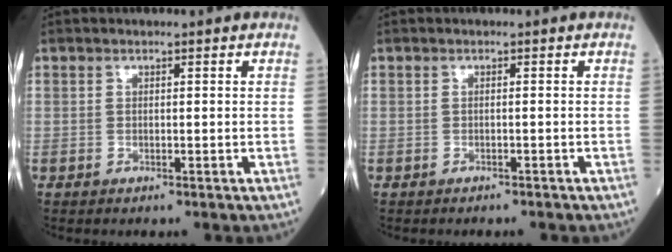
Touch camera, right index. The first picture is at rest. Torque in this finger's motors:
{"motor_torque": [0.03, 0.02, -0.03, -0.01]}